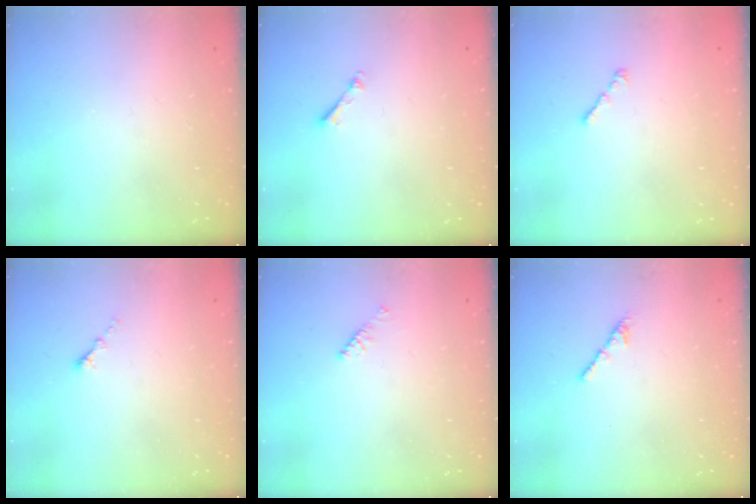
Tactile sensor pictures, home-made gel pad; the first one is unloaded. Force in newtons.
{"total": 1.0, "press": 1.0, "slide": 0.2}
{"total": 1.0, "press": 0.9, "slide": 0.5}
{"total": 1.1, "press": 1.0, "slide": 0.5}
{"total": 4.1, "press": 4.0, "slide": 0.6}
{"total": 2.1, "press": 2.0, "slide": 0.7}